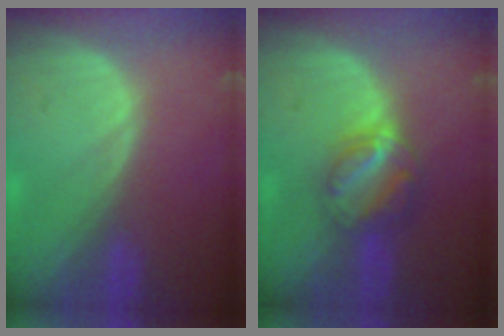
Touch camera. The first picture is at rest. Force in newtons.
{"total": 6.5, "press": 5.5, "slide": 3.4}